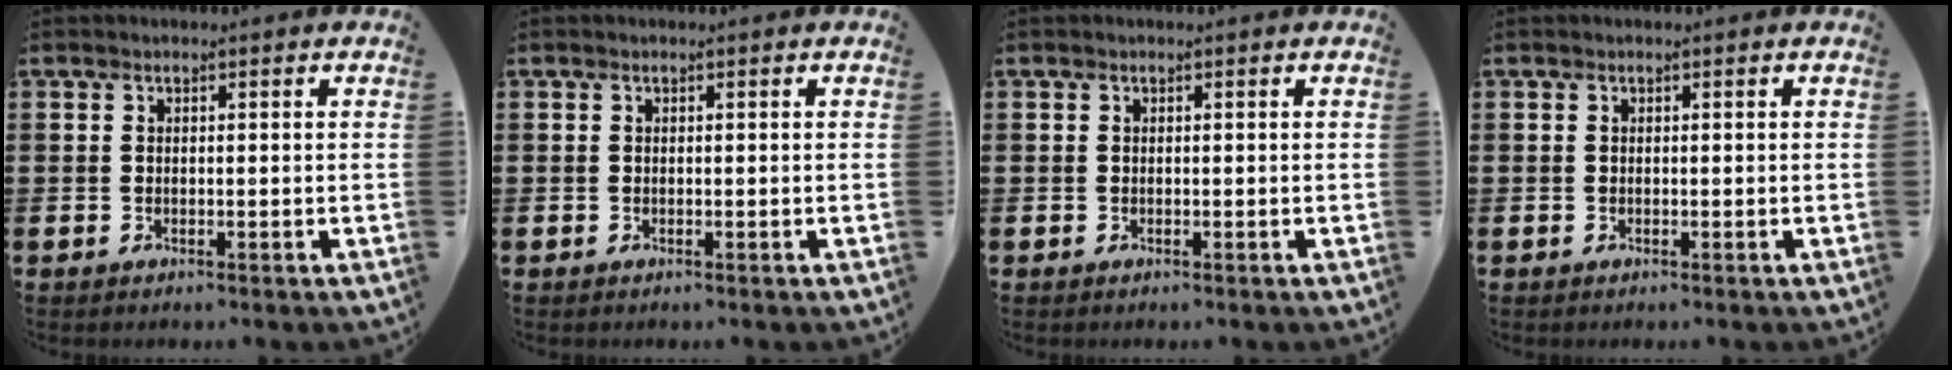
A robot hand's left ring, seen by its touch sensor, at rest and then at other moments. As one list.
[{"total": 0.0}, {"total": 0.0}, {"total": 0.0}]